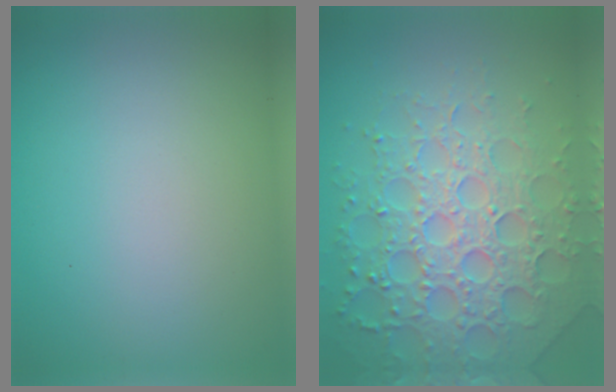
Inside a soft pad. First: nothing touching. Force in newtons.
{"total": 7.3, "press": 7.2, "slide": 1.6}